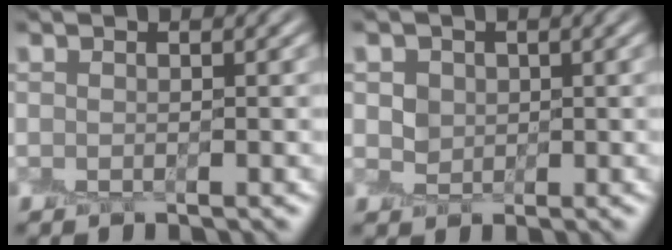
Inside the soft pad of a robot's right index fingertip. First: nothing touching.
{"total": 2.7, "force": [1.4, 2.2, 0.6], "torque": [-0.002, 0.016, 0.014]}